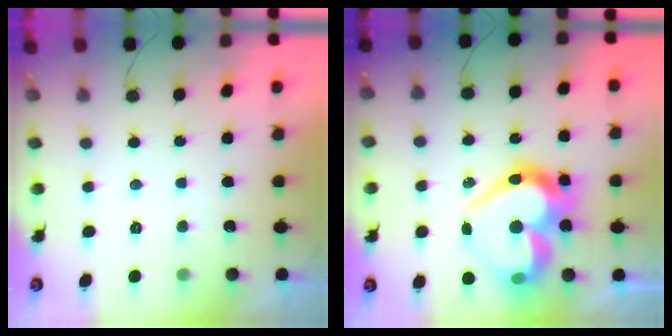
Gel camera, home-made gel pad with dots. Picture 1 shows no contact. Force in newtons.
{"total": 21.6, "press": 21.5, "slide": 2.4}